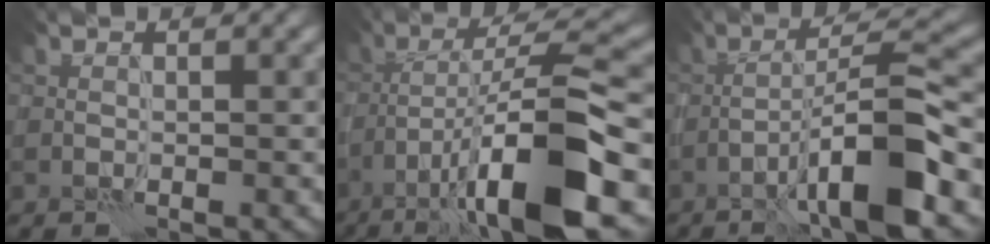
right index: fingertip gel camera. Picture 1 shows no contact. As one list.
[{"total": 12.3, "force": [-5.5, 2.7, 10.6], "torque": [-0.176, 0.012, -0.089]}, {"total": 8.8, "force": [-4.2, 1.4, 7.7], "torque": [-0.115, 0.026, -0.073]}]